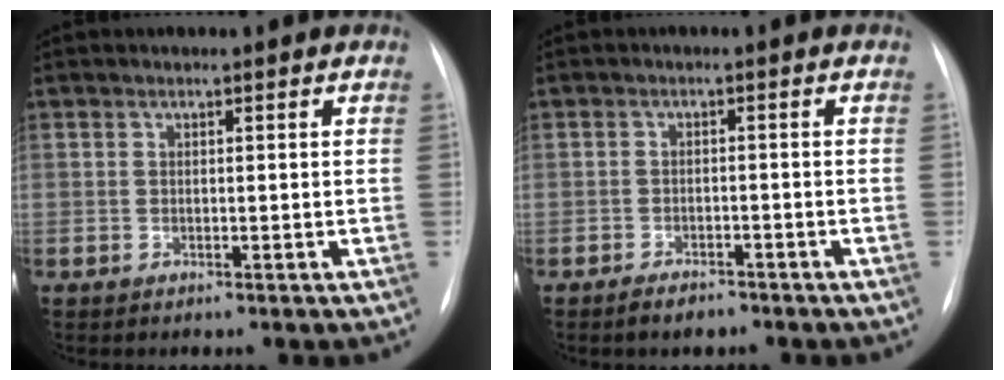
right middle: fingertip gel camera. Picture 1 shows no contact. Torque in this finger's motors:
{"motor_torque": [0.18, -0.17, 0.09, 0.03]}